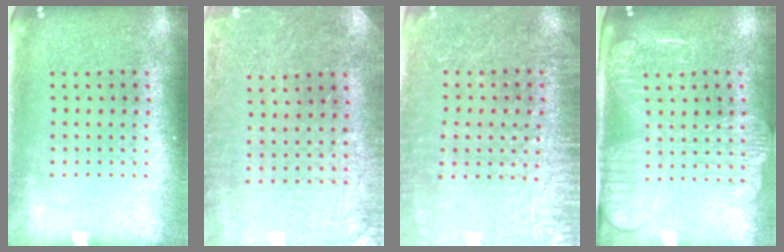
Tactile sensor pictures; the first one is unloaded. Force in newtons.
{"total": 0.7, "press": 0.7, "slide": 0.2}
{"total": 3.0, "press": 2.8, "slide": 1.1}
{"total": 2.5, "press": 2.0, "slide": 1.4}